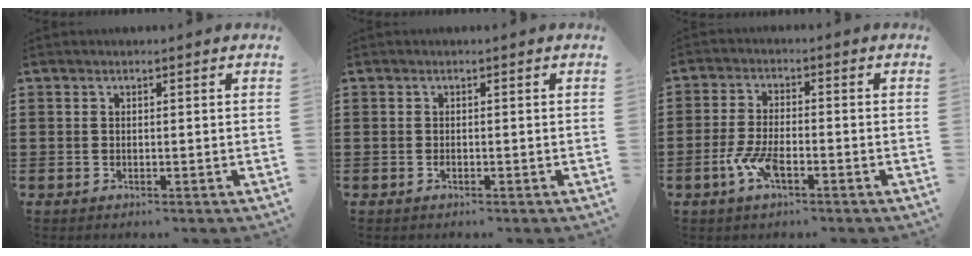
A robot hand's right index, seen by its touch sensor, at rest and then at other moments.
{"total": 0.5, "force": [-0.3, 0.1, 0.5], "torque": [-0.011, -0.006, -0.004]}
{"total": 5.5, "force": [-2.6, 1.8, 4.5], "torque": [-0.109, -0.008, -0.052]}